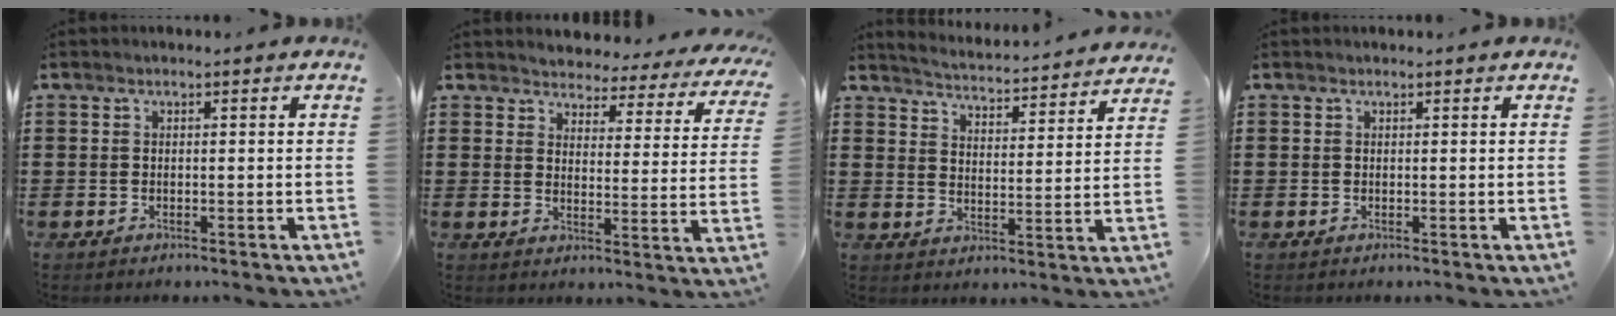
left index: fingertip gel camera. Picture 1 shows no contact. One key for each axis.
{"total": 3.5, "fx": 3.5, "fy": 0.4, "fz": -0.1, "tx": -0.023, "ty": -0.030, "tz": 0.056}
{"total": 3.6, "fx": 3.5, "fy": -0.7, "fz": 0.1, "tx": -0.024, "ty": -0.038, "tz": 0.053}
{"total": 0.0}